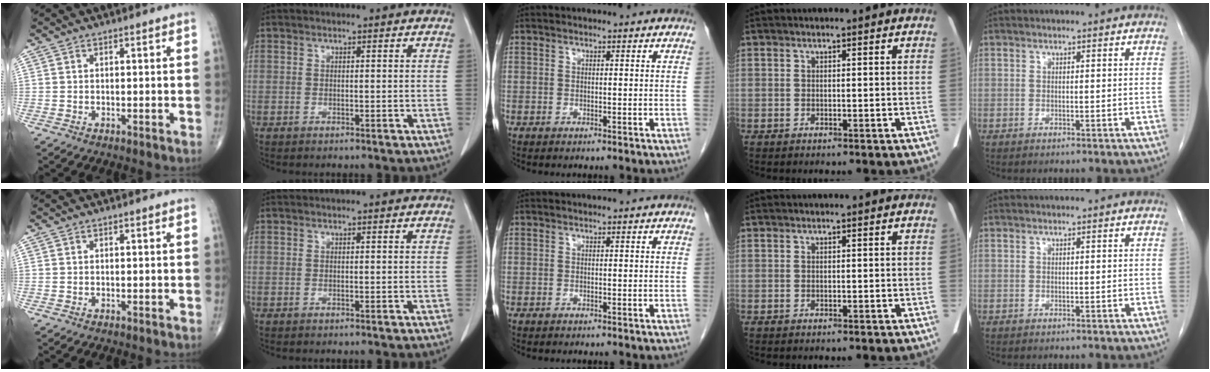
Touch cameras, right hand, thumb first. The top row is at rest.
{}